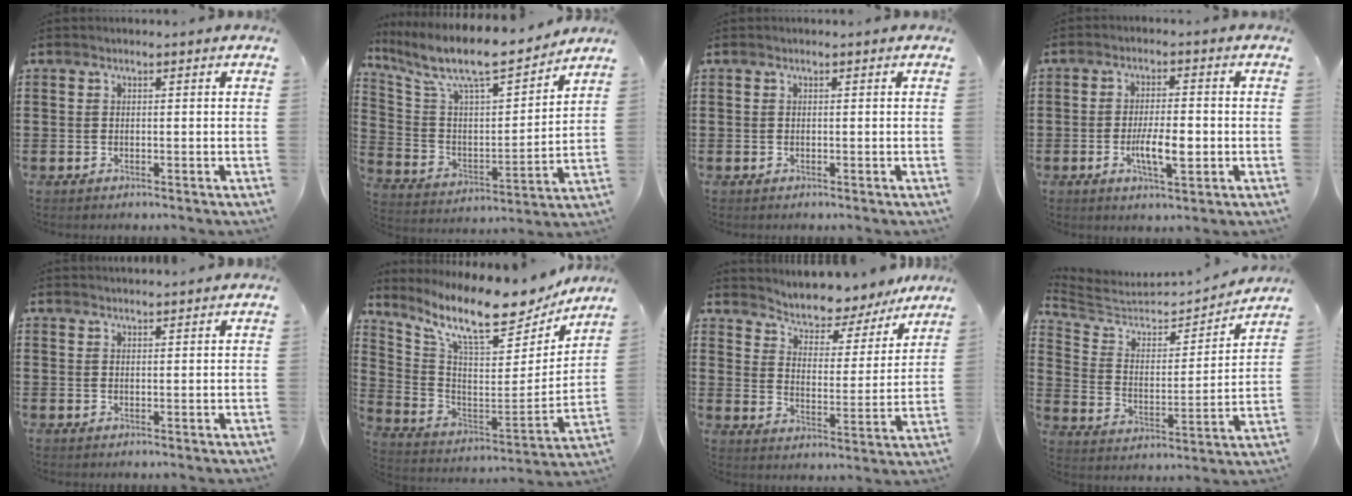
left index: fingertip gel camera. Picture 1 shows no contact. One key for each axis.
{"total": 10.0, "fx": 8.5, "fy": 1.5, "fz": 5.0, "tx": -0.127, "ty": -0.062, "tz": 0.140}
{"total": 0.0}
{"total": 6.3, "fx": -1.4, "fy": 2.2, "fz": 5.8, "tx": -0.102, "ty": -0.004, "tz": -0.027}
{"total": 1.4, "fx": 1.4, "fy": 0.0, "fz": 0.1, "tx": -0.004, "ty": 0.000, "tz": 0.029}
{"total": 12.0, "fx": 9.5, "fy": 2.6, "fz": 6.9, "tx": -0.157, "ty": -0.065, "tz": 0.159}
{"total": 4.8, "fx": 4.6, "fy": 1.2, "fz": 0.6, "tx": -0.040, "ty": -0.037, "tz": 0.072}
{"total": 5.4, "fx": 4.7, "fy": 2.1, "fz": 1.5, "tx": -0.060, "ty": -0.036, "tz": 0.075}